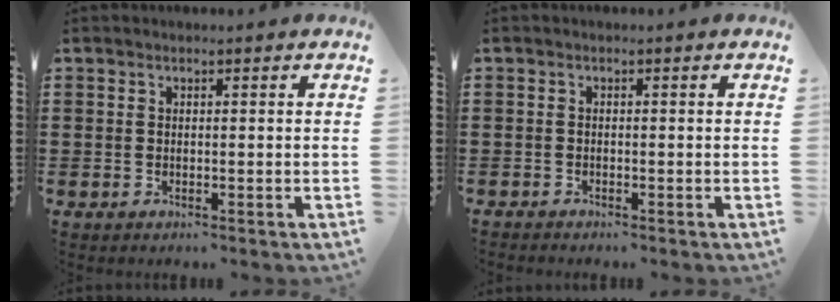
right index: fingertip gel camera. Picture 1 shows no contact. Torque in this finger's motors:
{"motor_torque": [0.17, -0.29, -0.03, 0.00]}